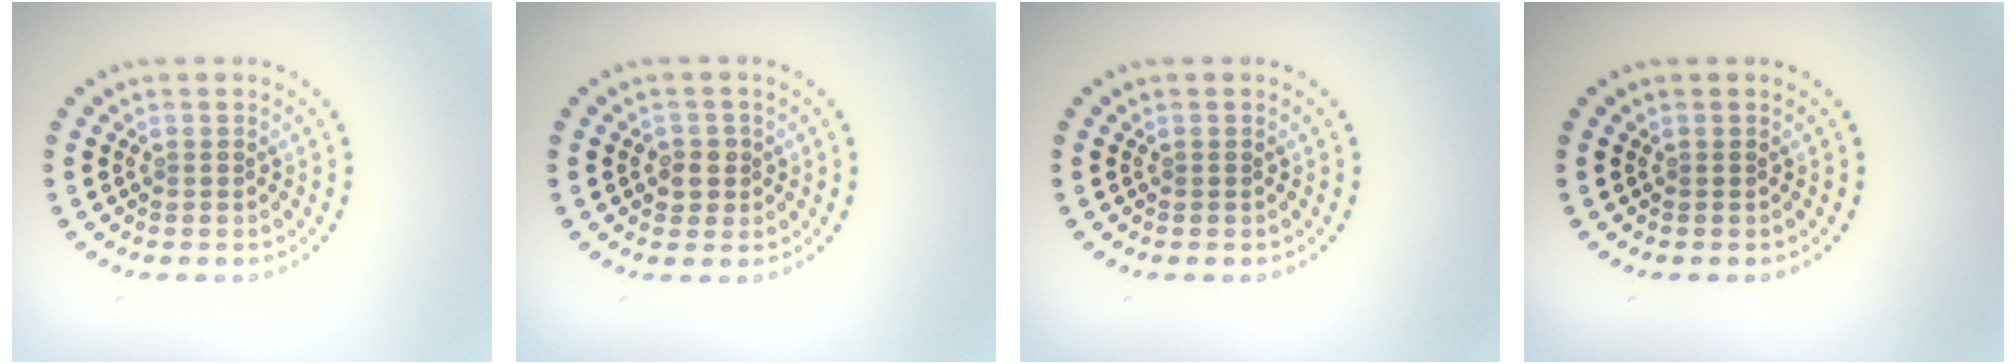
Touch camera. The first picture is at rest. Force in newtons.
{"total": 1.8, "press": 1.8, "slide": 0.5}
{"total": 0.0}
{"total": 0.0}